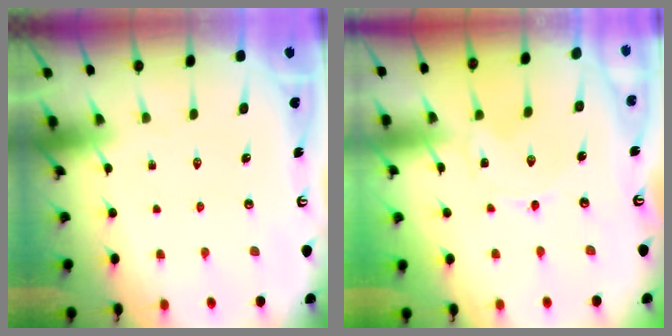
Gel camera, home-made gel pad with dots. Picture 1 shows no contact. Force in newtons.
{"total": 0.0}